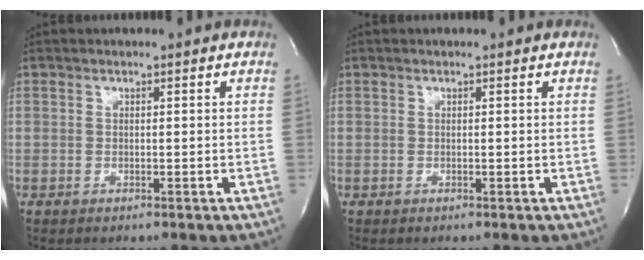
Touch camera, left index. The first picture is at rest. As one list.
[{"total": 0.0}]